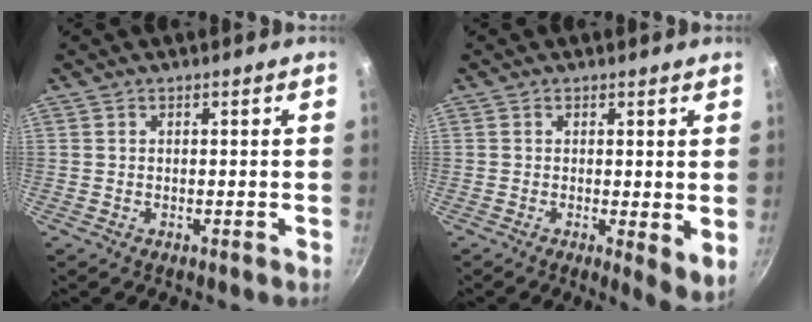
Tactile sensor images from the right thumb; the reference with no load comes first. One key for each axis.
{"total": 5.2, "fx": 0.1, "fy": 1.8, "fz": 4.9, "tx": -0.062, "ty": -0.018, "tz": 0.000}